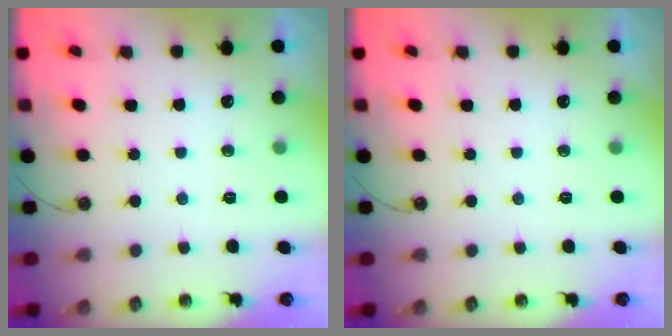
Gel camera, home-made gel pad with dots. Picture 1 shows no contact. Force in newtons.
{"total": 0.0}